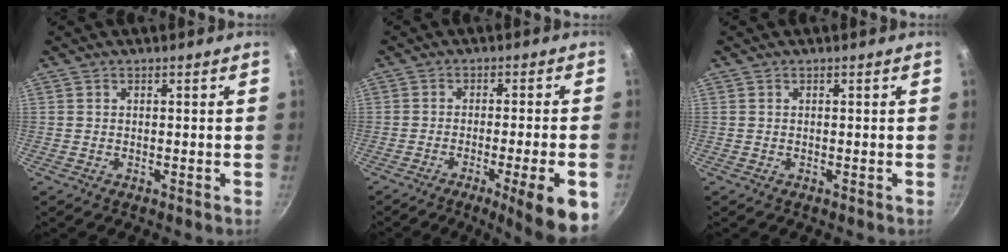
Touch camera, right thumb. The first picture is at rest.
{"total": 11.3, "force": [-4.7, 1.2, 10.2], "torque": [-0.130, 0.015, -0.061]}
{"total": 0.0}